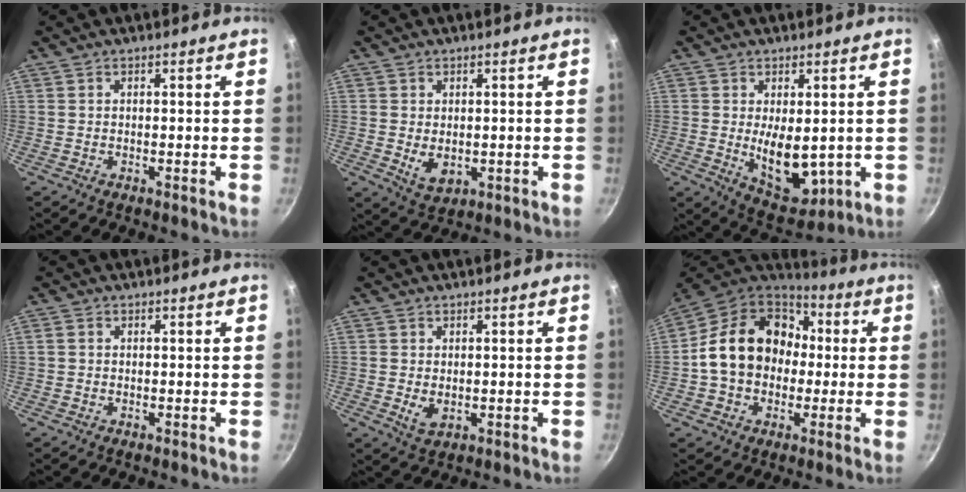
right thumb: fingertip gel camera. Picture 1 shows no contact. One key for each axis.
{"total": 5.0, "fx": -0.1, "fy": 3.5, "fz": 3.5, "tx": -0.055, "ty": -0.013, "tz": 0.009}
{"total": 10.4, "fx": 0.1, "fy": 5.8, "fz": 8.6, "tx": -0.110, "ty": -0.024, "tz": 0.026}
{"total": 1.0, "fx": 0.1, "fy": 0.9, "fz": 0.5, "tx": -0.009, "ty": 0.004, "tz": -0.001}
{"total": 3.3, "fx": -0.1, "fy": 2.3, "fz": 2.4, "tx": -0.044, "ty": -0.009, "tz": 0.005}
{"total": 19.6, "fx": 0.7, "fy": 15.7, "fz": 11.7, "tx": -0.176, "ty": 0.049, "tz": 0.005}